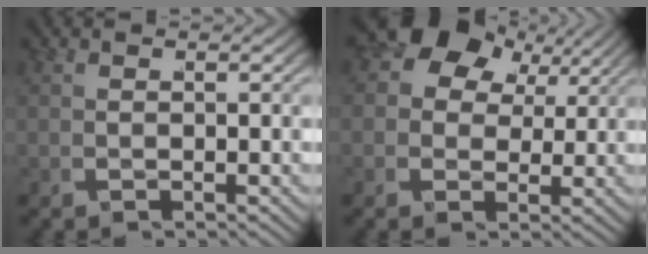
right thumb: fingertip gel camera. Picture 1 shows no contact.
{"total": 7.8, "force": [2.8, 5.8, 4.4], "torque": [-0.097, -0.001, 0.037]}